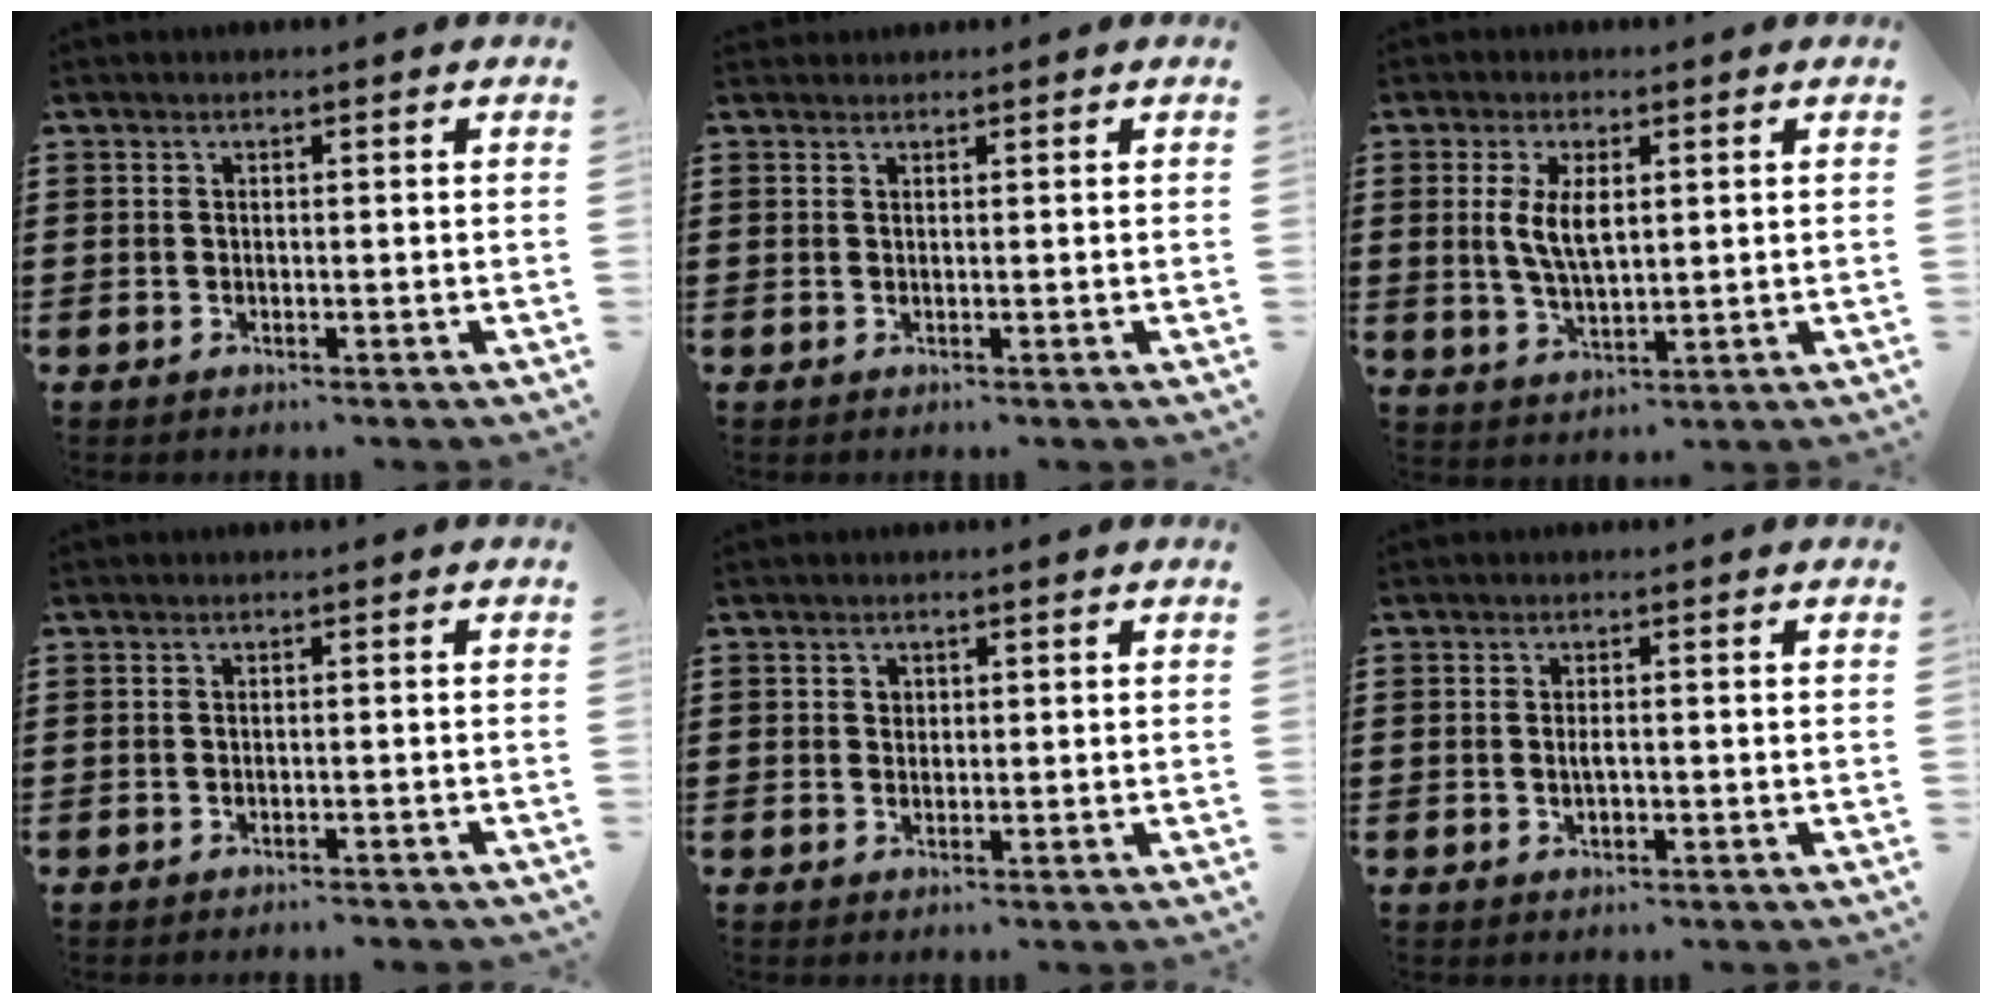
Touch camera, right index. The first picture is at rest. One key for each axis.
{"total": 0.6, "fx": 0.6, "fy": 0.2, "fz": -0.1, "tx": 0.003, "ty": 0.003, "tz": 0.011}
{"total": 5.6, "fx": 0.9, "fy": 2.5, "fz": 4.9, "tx": -0.108, "ty": 0.005, "tz": 0.013}
{"total": 0.8, "fx": -0.8, "fy": 0.0, "fz": 0.2, "tx": -0.006, "ty": -0.001, "tz": -0.016}
{"total": 1.1, "fx": 0.4, "fy": 1.0, "fz": 0.3, "tx": -0.008, "ty": 0.005, "tz": 0.008}
{"total": 1.9, "fx": -0.2, "fy": 0.7, "fz": 1.7, "tx": -0.032, "ty": 0.002, "tz": -0.005}